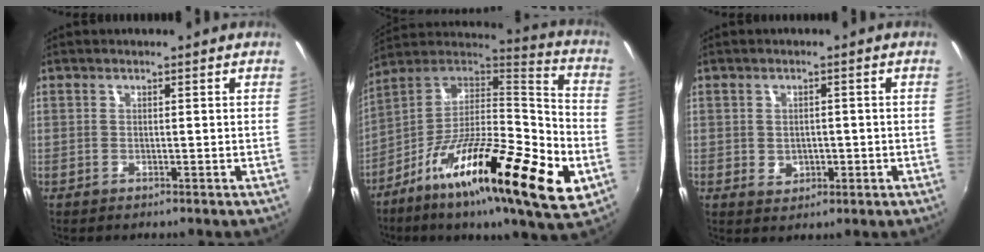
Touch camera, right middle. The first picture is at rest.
{"total": 27.9, "force": [-10.8, 6.8, 24.8], "torque": [-0.414, -0.037, -0.197]}
{"total": 3.7, "force": [-0.6, 3.1, 2.0], "torque": [-0.036, -0.002, -0.005]}